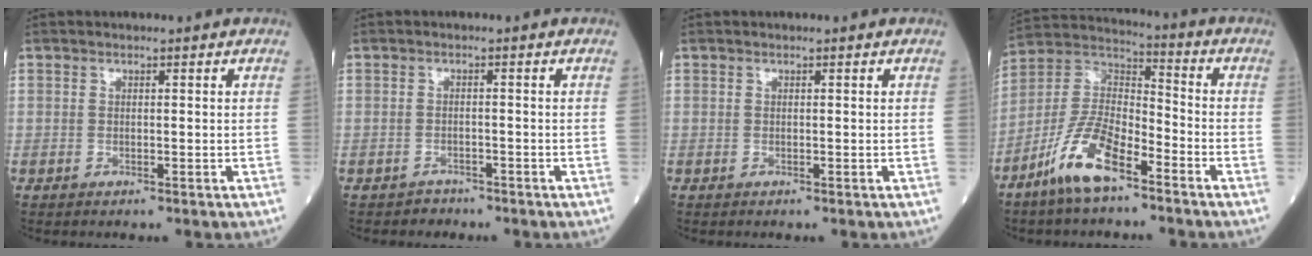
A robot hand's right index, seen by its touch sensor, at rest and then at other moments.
{"total": 1.7, "force": [-1.3, 0.9, -0.4], "torque": [0.002, 0.003, -0.023]}
{"total": 0.0}
{"total": 11.4, "force": [-7.1, 3.3, 8.2], "torque": [-0.174, 0.000, -0.141]}